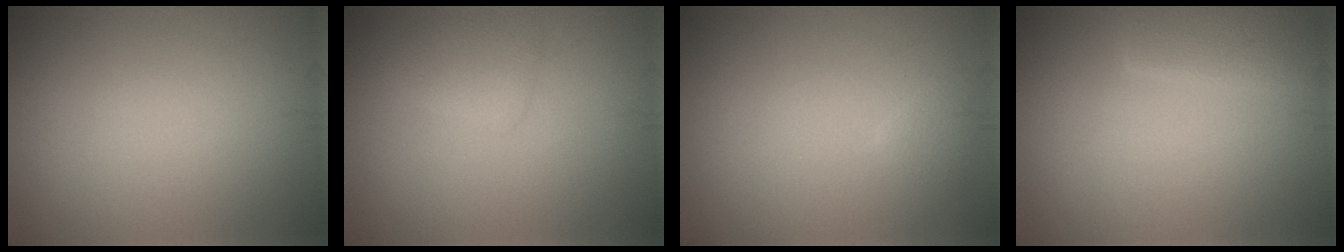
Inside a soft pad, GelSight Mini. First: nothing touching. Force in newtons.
{"total": 1.8, "press": 1.8, "slide": 0.1}
{"total": 0.9, "press": 0.9, "slide": 0.1}
{"total": 2.5, "press": 2.5, "slide": 0.3}